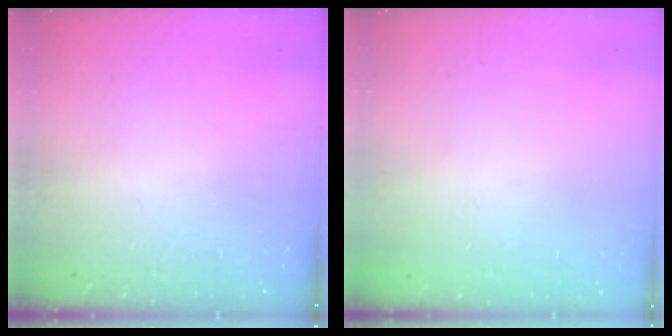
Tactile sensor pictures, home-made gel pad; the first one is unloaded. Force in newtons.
{"total": 0.0}